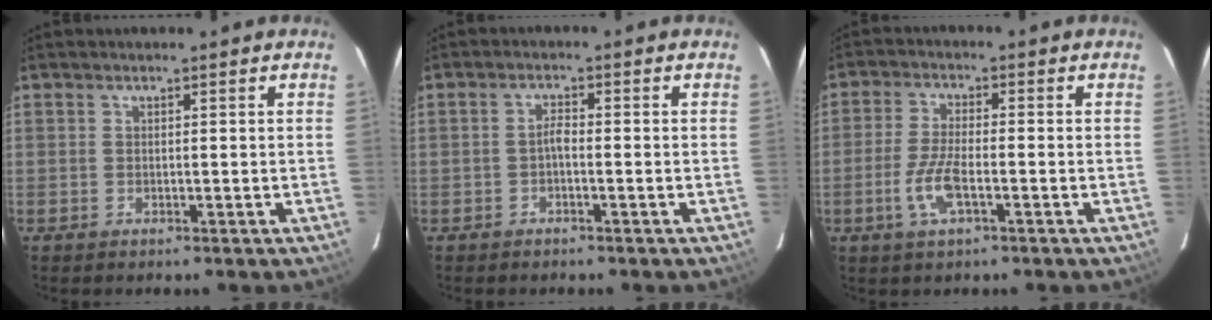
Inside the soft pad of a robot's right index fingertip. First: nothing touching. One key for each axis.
{"total": 1.6, "fx": -0.8, "fy": 0.4, "fz": 1.2, "tx": -0.024, "ty": 0.007, "tz": -0.017}
{"total": 6.7, "fx": -2.5, "fy": 1.8, "fz": 5.9, "tx": -0.129, "ty": -0.004, "tz": -0.050}